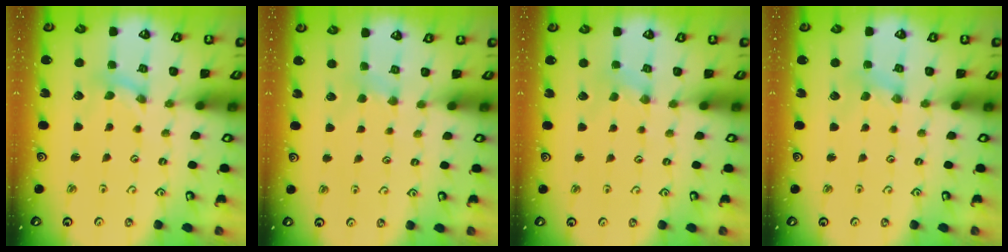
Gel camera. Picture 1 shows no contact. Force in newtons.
{"total": 3.2, "press": 3.1, "slide": 0.5}
{"total": 0.0}
{"total": 1.0, "press": 0.9, "slide": 0.3}